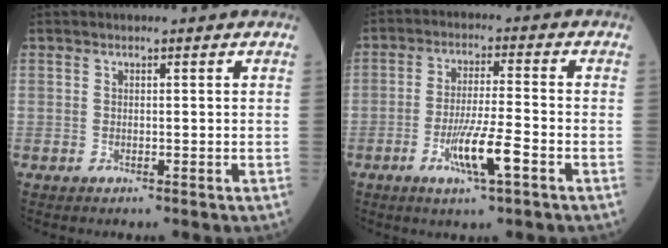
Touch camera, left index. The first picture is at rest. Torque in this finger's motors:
{"motor_torque": [1.35, 0.79, 0.44, 0.06]}